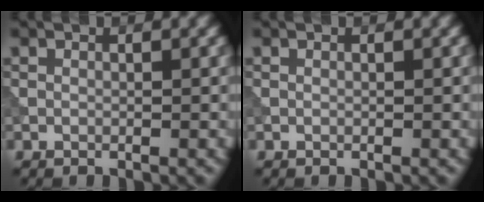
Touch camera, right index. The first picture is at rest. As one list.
[{"total": 0.0}]